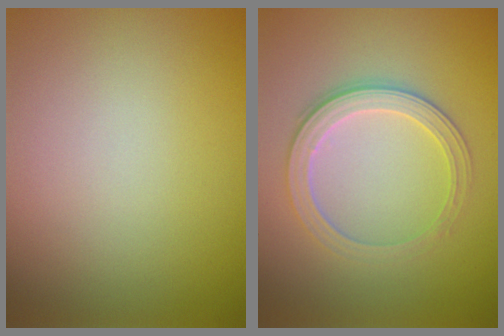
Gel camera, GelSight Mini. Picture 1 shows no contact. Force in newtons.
{"total": 3.1, "press": 2.9, "slide": 1.0}